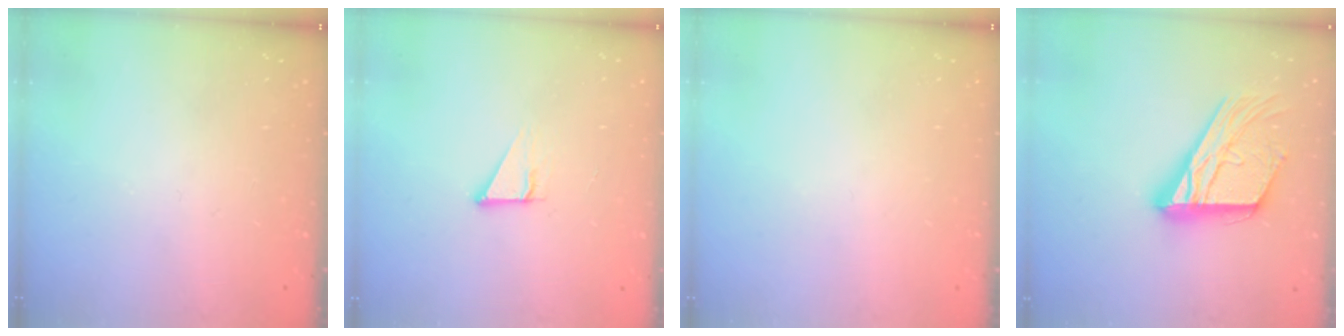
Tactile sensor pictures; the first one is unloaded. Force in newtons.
{"total": 2.9, "press": 2.9, "slide": 0.2}
{"total": 0.0}
{"total": 19.3, "press": 19.2, "slide": 1.8}